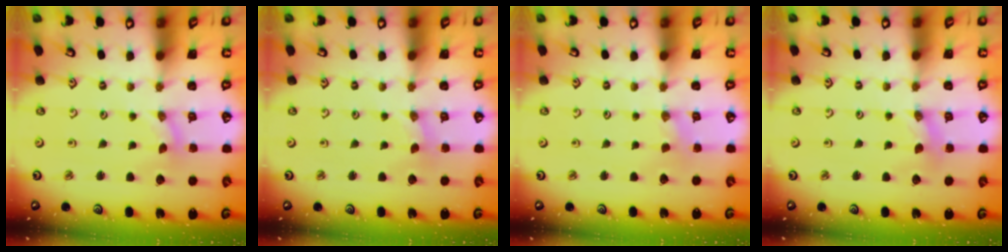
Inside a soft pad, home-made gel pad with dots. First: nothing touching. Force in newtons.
{"total": 0.0}
{"total": 0.6, "press": 0.6, "slide": 0.1}
{"total": 0.7, "press": 0.6, "slide": 0.1}